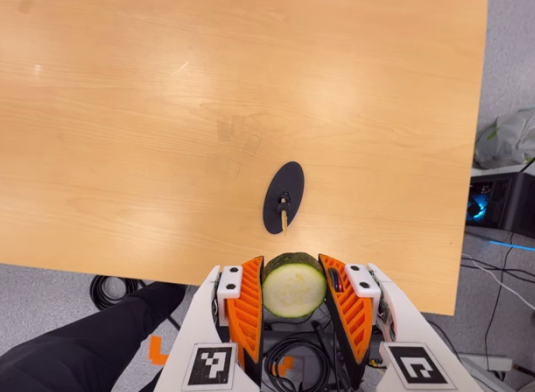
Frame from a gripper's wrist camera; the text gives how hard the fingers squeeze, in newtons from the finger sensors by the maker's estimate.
{"total": 13.6, "left": 13.4, "right": 13.8}